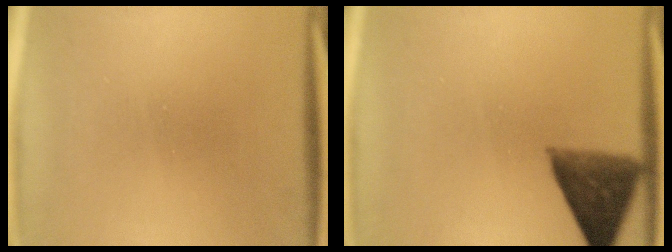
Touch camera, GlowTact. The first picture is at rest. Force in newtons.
{"total": 8.2}